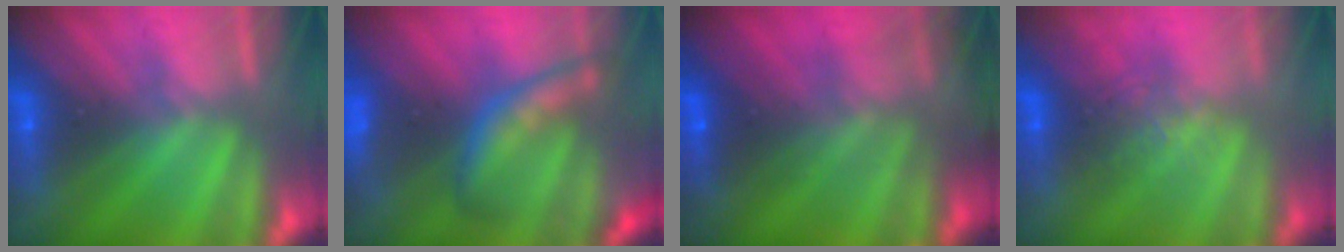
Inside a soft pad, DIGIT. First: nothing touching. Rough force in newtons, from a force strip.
{"total": 5.8}
{"total": 5.8}
{"total": 2.8}